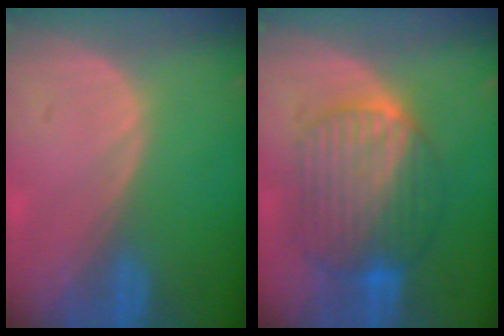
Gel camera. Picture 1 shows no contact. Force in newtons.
{"total": 9.9, "press": 9.8, "slide": 1.0}